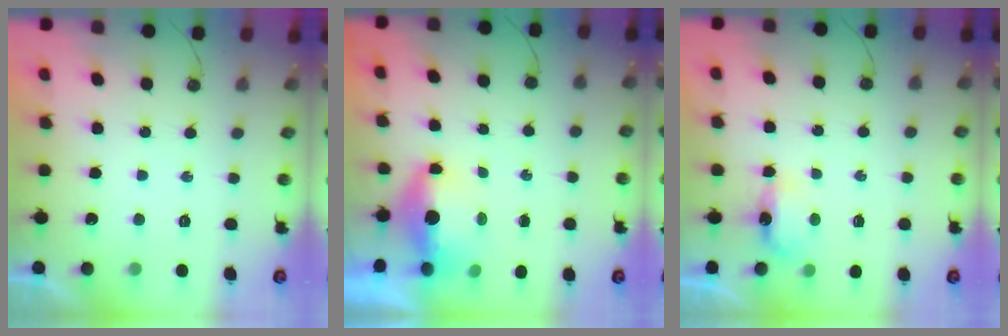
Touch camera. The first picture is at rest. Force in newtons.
{"total": 13.2, "press": 7.1, "slide": 11.1}
{"total": 3.7, "press": 3.7, "slide": 0.4}